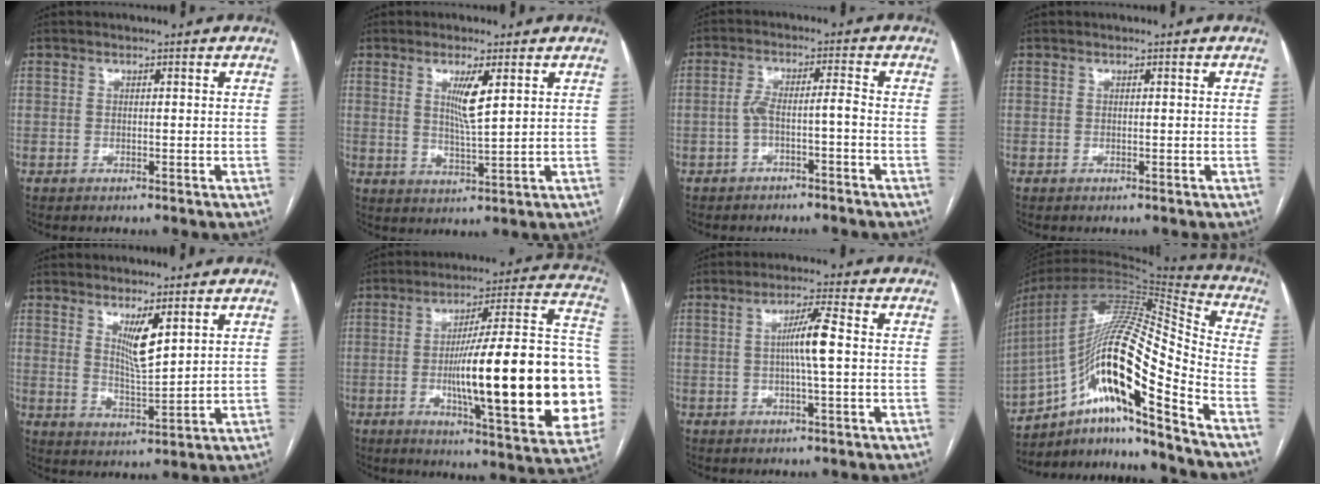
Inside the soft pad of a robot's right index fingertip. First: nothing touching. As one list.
[{"total": 5.0, "force": [1.9, 0.1, 4.6], "torque": [-0.087, -0.012, 0.036]}, {"total": 4.0, "force": [-1.9, -0.1, 3.6], "torque": [-0.072, 0.024, -0.030]}, {"total": 0.0}, {"total": 5.3, "force": [2.7, 0.5, 4.5], "torque": [-0.083, -0.016, 0.054]}, {"total": 28.3, "force": [-4.2, 3.8, 27.8], "torque": [-0.323, 0.018, -0.060]}, {"total": 5.5, "force": [0.1, -0.3, 5.5], "torque": [-0.100, 0.005, 0.001]}, {"total": 22.7, "force": [-11.8, 2.1, 19.3], "torque": [-0.355, 0.010, -0.205]}]